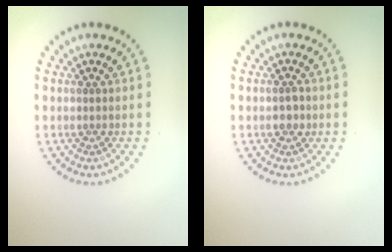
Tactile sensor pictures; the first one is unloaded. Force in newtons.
{"total": 1.4, "press": 1.4, "slide": 0.1}